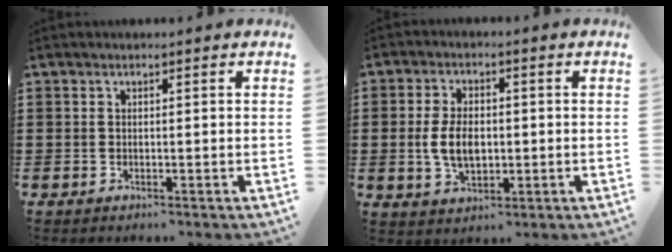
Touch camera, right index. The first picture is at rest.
{"total": 6.0, "force": [-0.4, 3.5, 4.9], "torque": [-0.099, 0.000, -0.012]}